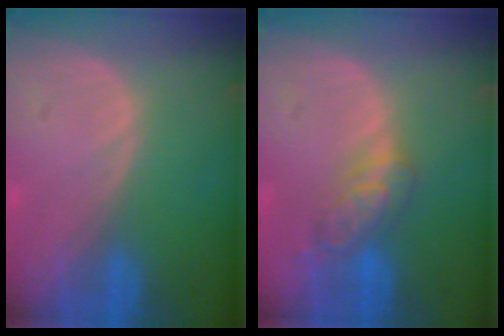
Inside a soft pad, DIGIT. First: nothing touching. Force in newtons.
{"total": 5.3, "press": 5.1, "slide": 1.7}